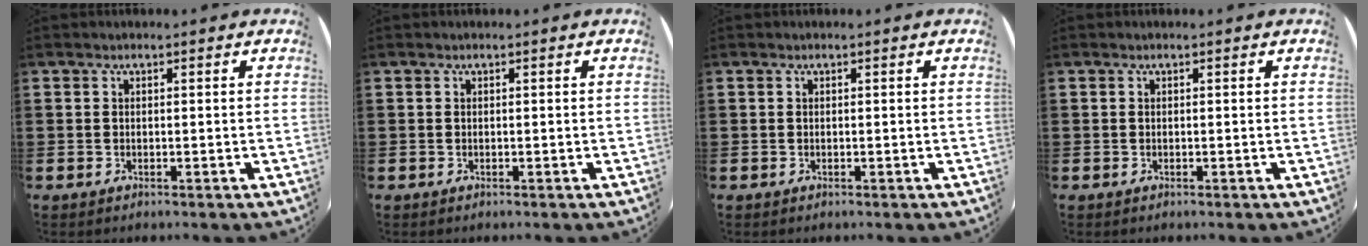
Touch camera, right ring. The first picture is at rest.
{"total": 0.0}
{"total": 0.0}
{"total": 0.0}